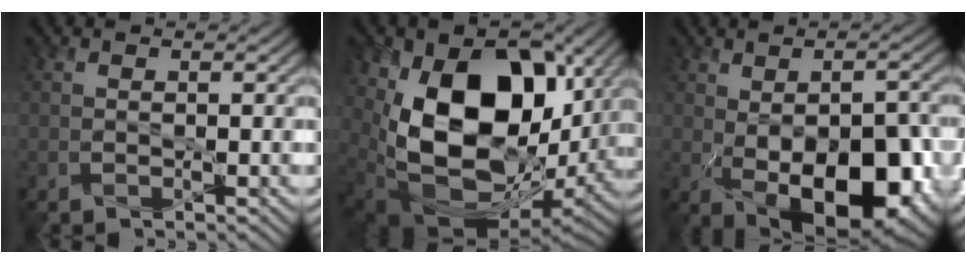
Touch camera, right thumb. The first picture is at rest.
{"total": 19.6, "force": [2.5, 13.2, 14.2], "torque": [-0.268, -0.050, 0.072]}
{"total": 13.9, "force": [-3.5, 7.6, 11.1], "torque": [-0.155, -0.023, -0.041]}